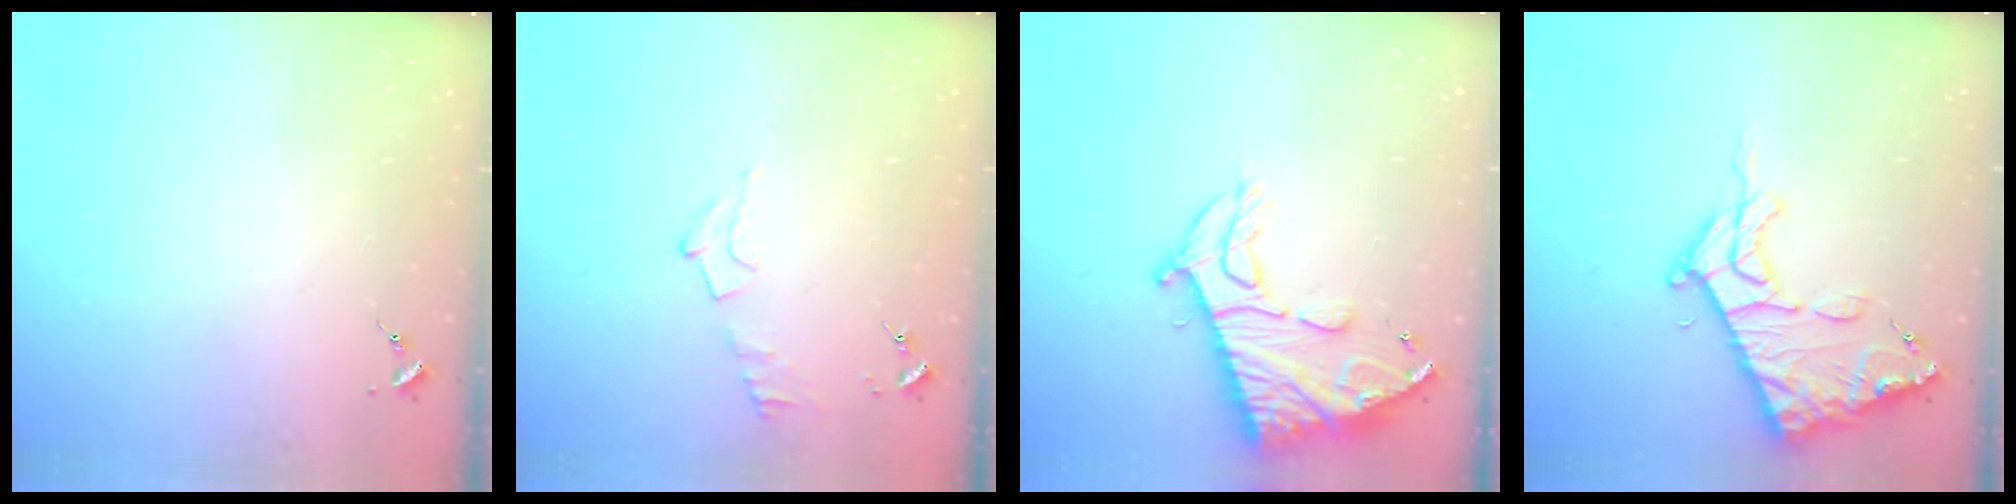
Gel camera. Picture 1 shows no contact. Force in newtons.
{"total": 6.8, "press": 6.8, "slide": 0.8}
{"total": 16.7, "press": 16.6, "slide": 1.4}
{"total": 14.9, "press": 14.8, "slide": 1.3}